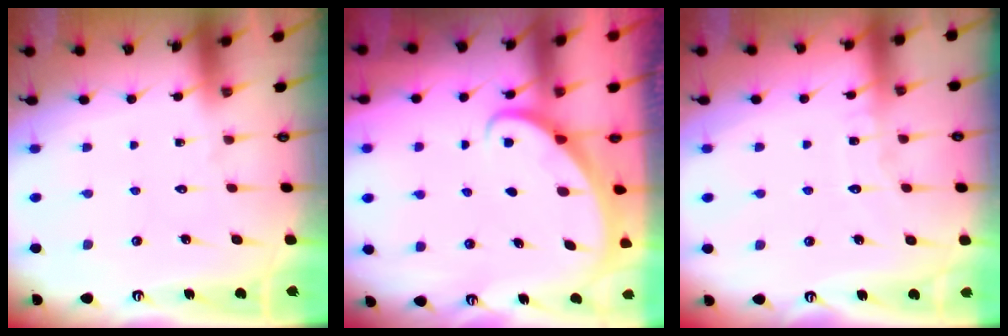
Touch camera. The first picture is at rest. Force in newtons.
{"total": 2.3, "press": 2.3, "slide": 0.1}
{"total": 5.6, "press": 5.6, "slide": 0.4}